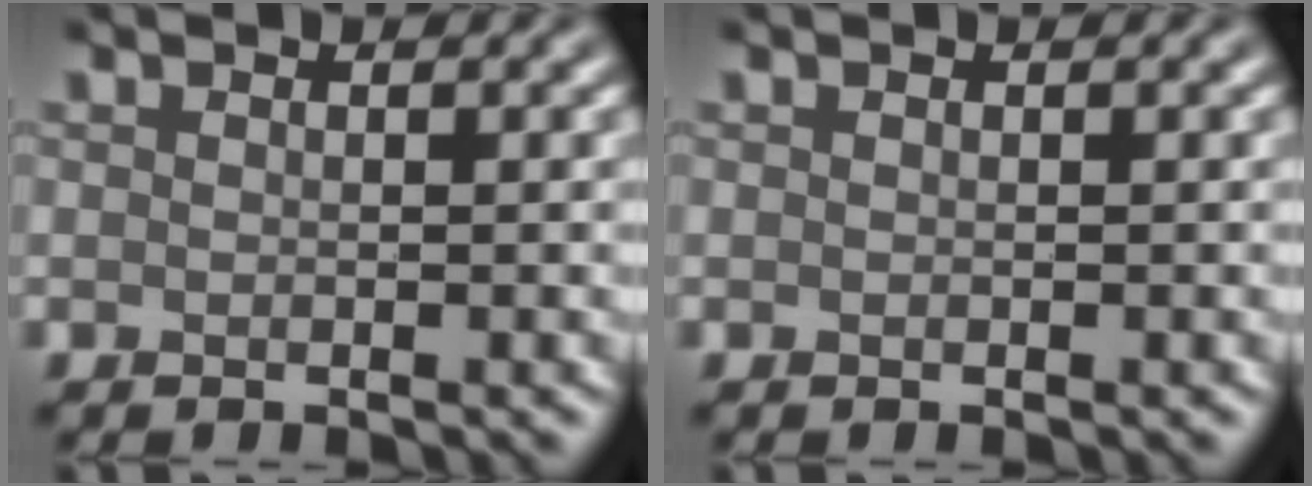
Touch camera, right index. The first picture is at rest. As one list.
[{"total": 0.0}]